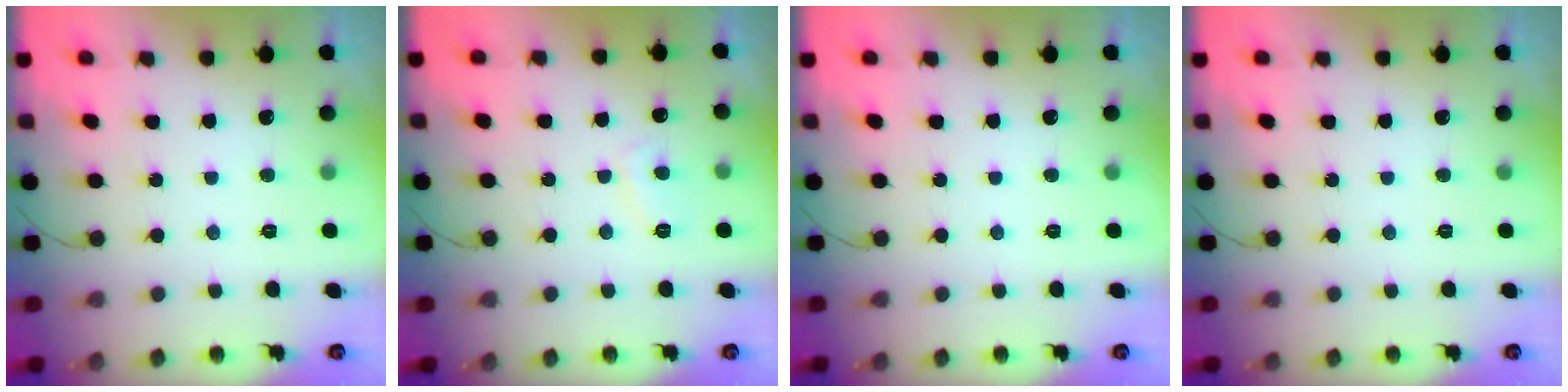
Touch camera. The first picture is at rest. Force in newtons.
{"total": 2.9, "press": 2.9, "slide": 0.1}
{"total": 0.0}
{"total": 0.0}